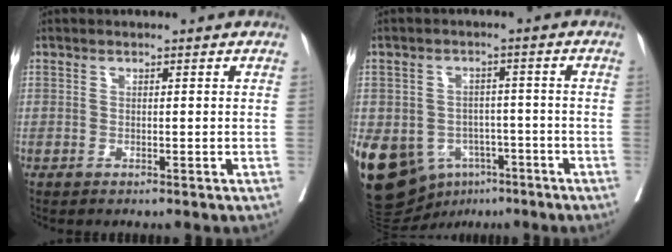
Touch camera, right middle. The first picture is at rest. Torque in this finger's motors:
{"motor_torque": [1.42, -0.72, 1.05, 0.21]}